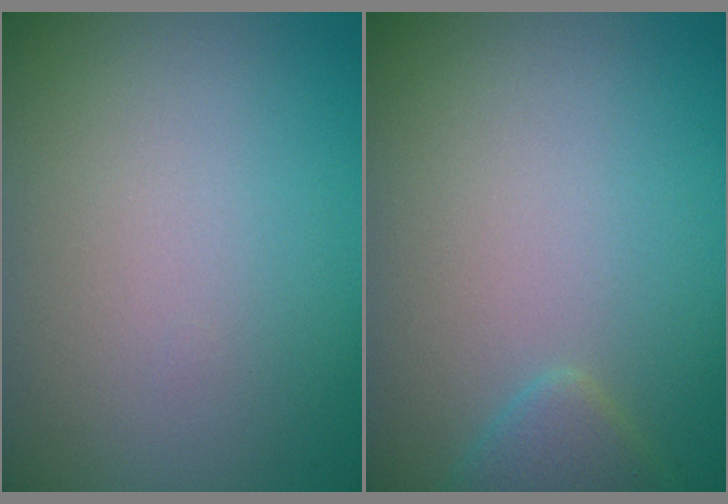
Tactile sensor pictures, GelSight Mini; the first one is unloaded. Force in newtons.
{"total": 1.8, "press": 1.8, "slide": 0.1}